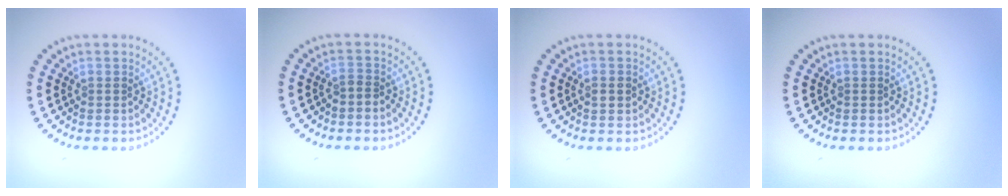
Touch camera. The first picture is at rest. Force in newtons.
{"total": 0.7, "press": 0.4, "slide": 0.6}
{"total": 1.5, "press": 1.5, "slide": 0.1}
{"total": 0.0}